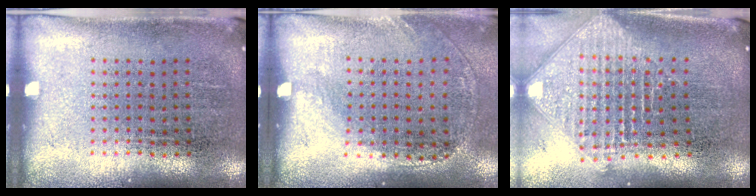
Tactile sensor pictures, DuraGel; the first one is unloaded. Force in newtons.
{"total": 1.4, "press": 1.0, "slide": 1.0}
{"total": 2.5, "press": 1.9, "slide": 1.6}